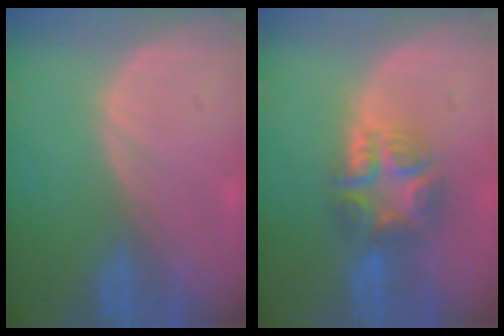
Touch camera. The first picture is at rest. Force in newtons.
{"total": 7.8, "press": 6.7, "slide": 4.1}